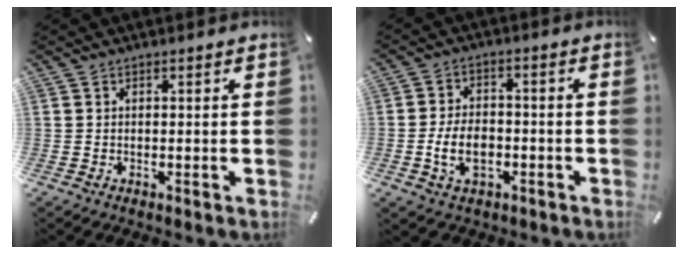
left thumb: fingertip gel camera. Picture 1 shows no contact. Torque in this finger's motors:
{"motor_torque": [0.31, 0.71, 0.19, 0.18, 0.11]}